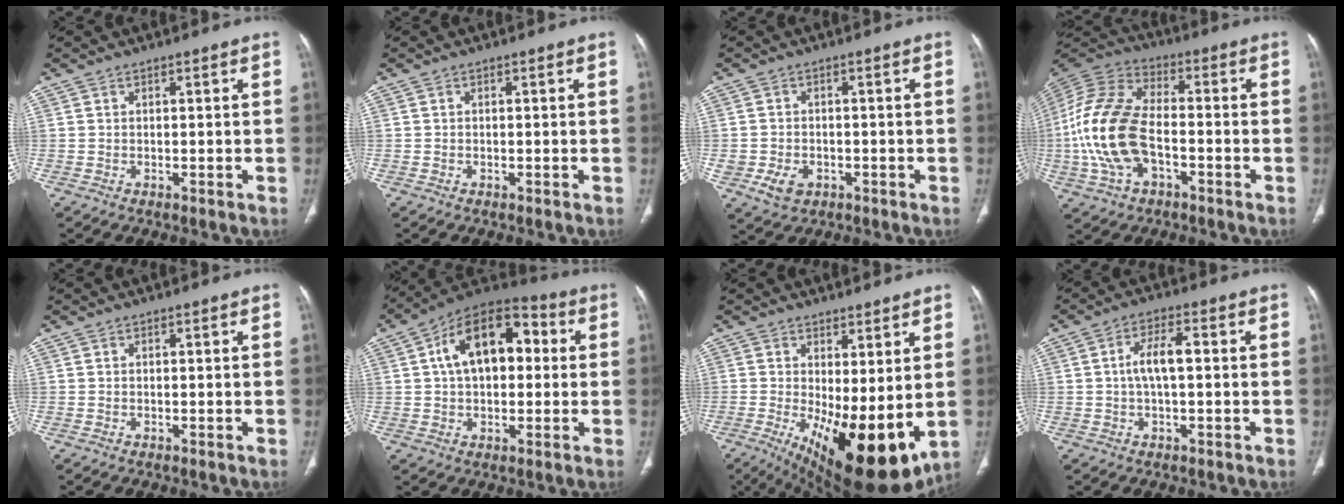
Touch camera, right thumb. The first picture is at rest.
{"total": 0.0}
{"total": 5.1, "force": [-1.8, 4.0, 2.6], "torque": [-0.043, 0.007, -0.022]}
{"total": 18.6, "force": [-3.7, 10.8, 14.7], "torque": [-0.314, 0.026, -0.069]}
{"total": 0.0}
{"total": 16.6, "force": [3.0, 9.9, 13.0], "torque": [-0.184, 0.032, 0.041]}
{"total": 16.8, "force": [-1.7, 6.6, 15.4], "torque": [-0.245, -0.035, -0.002]}
{"total": 5.7, "force": [0.2, 2.3, 5.2], "torque": [-0.106, 0.018, -0.002]}